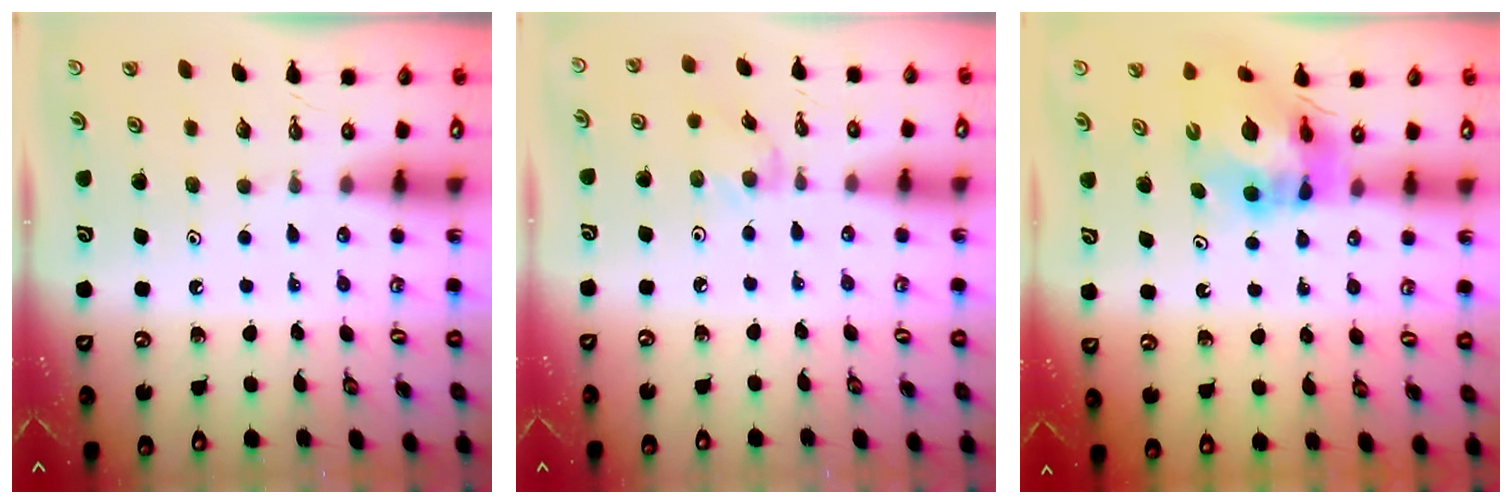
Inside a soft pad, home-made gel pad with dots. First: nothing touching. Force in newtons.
{"total": 2.1, "press": 2.1, "slide": 0.4}
{"total": 11.7, "press": 11.6, "slide": 1.4}